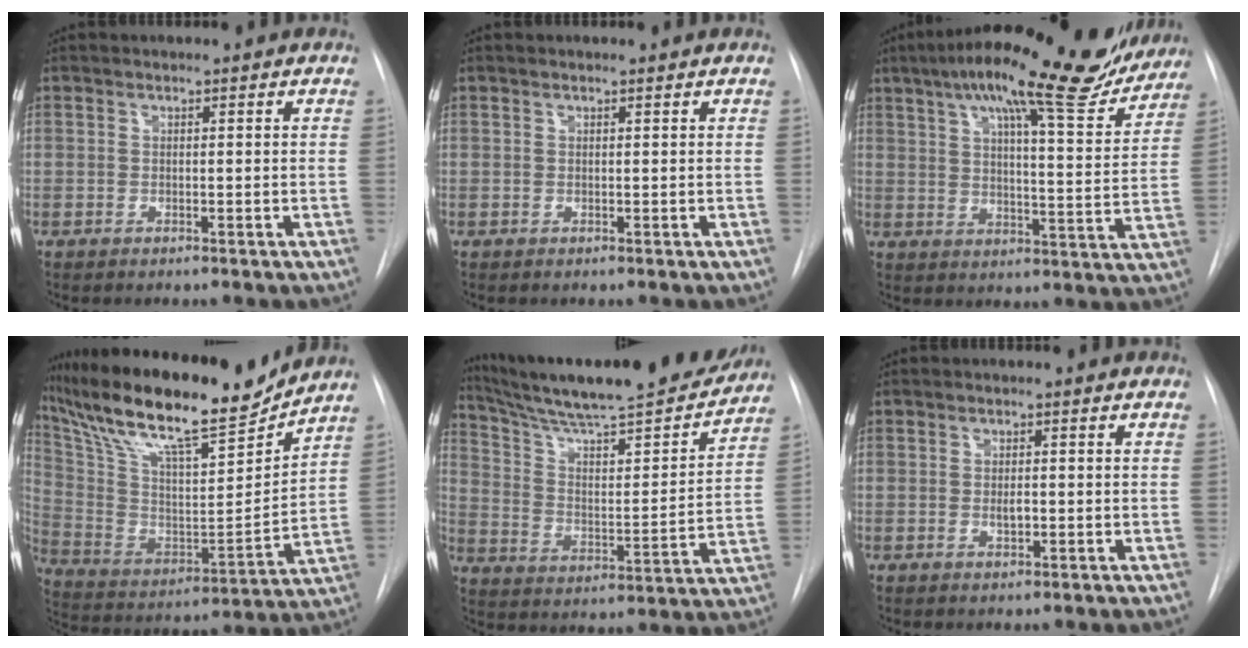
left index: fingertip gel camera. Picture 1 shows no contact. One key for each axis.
{"total": 0.6, "fx": 0.5, "fy": 0.0, "fz": 0.3, "tx": -0.010, "ty": 0.007, "tz": 0.010}
{"total": 22.4, "fx": 17.3, "fy": 4.3, "fz": 13.6, "tx": -0.212, "ty": 0.016, "tz": 0.232}
{"total": 24.6, "fx": 20.1, "fy": 3.6, "fz": 13.7, "tx": -0.266, "ty": 0.000, "tz": 0.337}
{"total": 25.0, "fx": 22.3, "fy": 2.5, "fz": 11.1, "tx": -0.181, "ty": -0.032, "tz": 0.326}
{"total": 1.6, "fx": -0.2, "fy": 0.6, "fz": 1.5, "tx": -0.027, "ty": -0.001, "tz": -0.002}